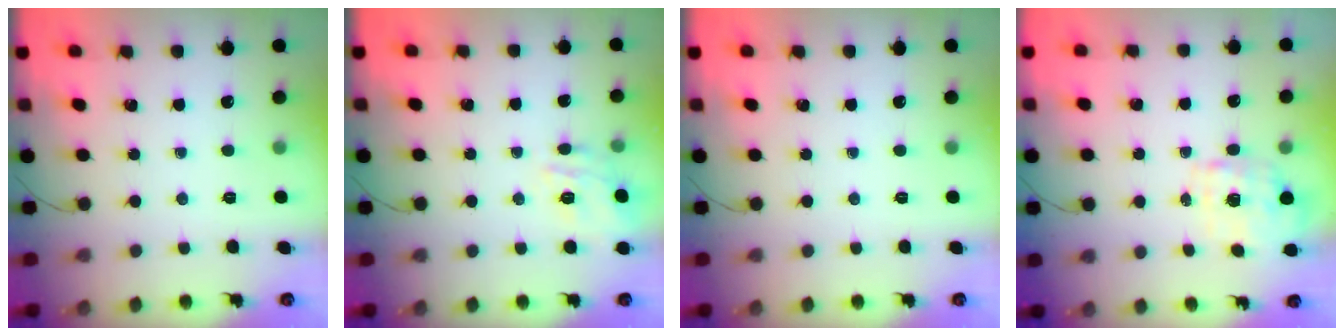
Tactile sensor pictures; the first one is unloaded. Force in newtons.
{"total": 10.5, "press": 10.5, "slide": 0.8}
{"total": 0.0}
{"total": 1.7, "press": 1.6, "slide": 0.5}